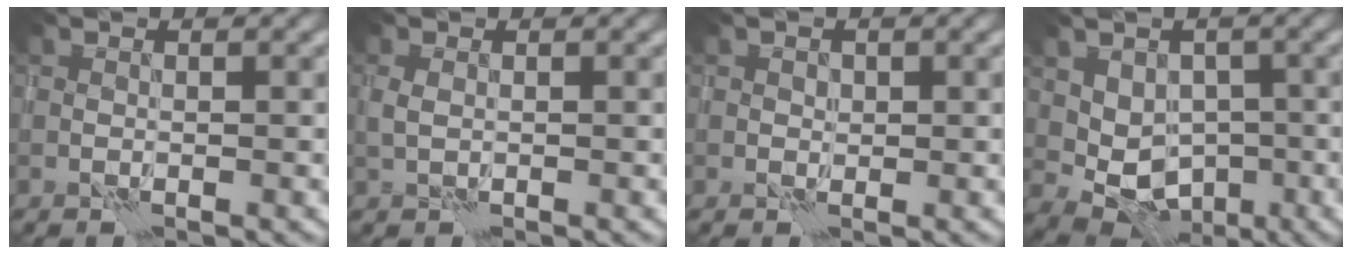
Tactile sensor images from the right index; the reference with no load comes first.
{"total": 1.1, "force": [0.0, 0.9, 0.7], "torque": [-0.015, 0.001, -0.001]}
{"total": 0.8, "force": [0.1, 0.8, 0.2], "torque": [-0.001, -0.001, 0.002]}
{"total": 5.8, "force": [-0.3, 4.6, 3.6], "torque": [-0.054, -0.004, 0.008]}